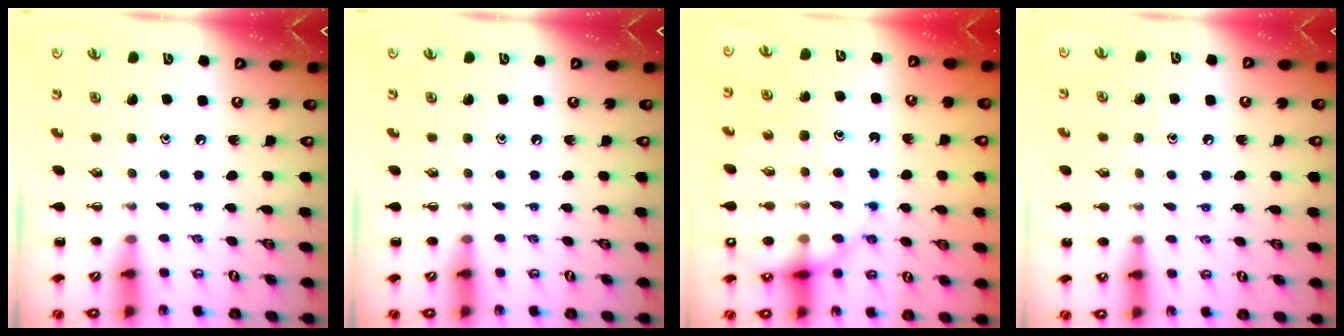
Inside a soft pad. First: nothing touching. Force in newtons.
{"total": 0.0}
{"total": 16.5, "press": 16.3, "slide": 2.6}
{"total": 6.0, "press": 5.6, "slide": 2.0}